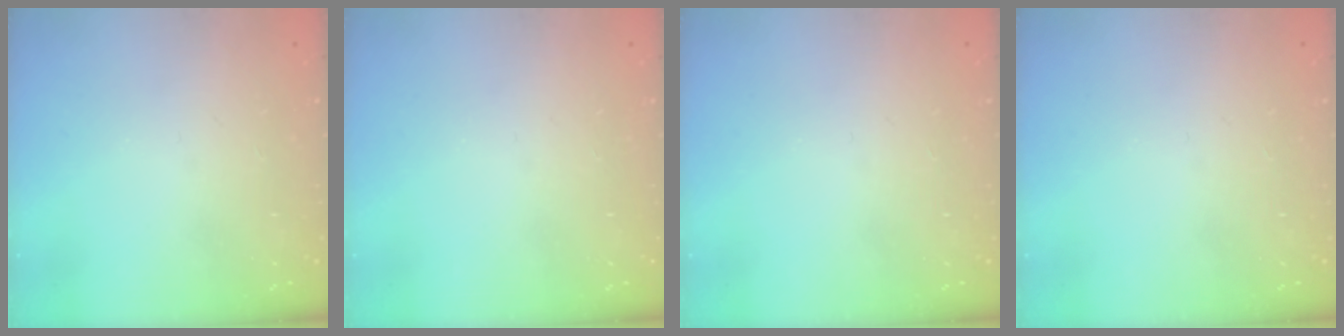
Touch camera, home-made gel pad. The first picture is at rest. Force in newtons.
{"total": 0.0}
{"total": 0.0}
{"total": 0.0}